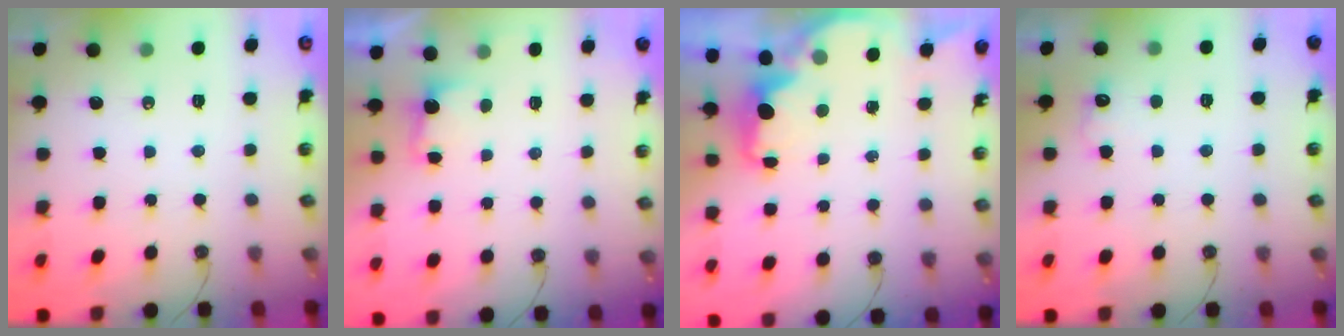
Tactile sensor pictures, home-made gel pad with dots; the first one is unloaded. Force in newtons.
{"total": 2.3, "press": 2.1, "slide": 0.9}
{"total": 2.1, "press": 2.0, "slide": 0.6}
{"total": 7.4, "press": 7.3, "slide": 1.4}